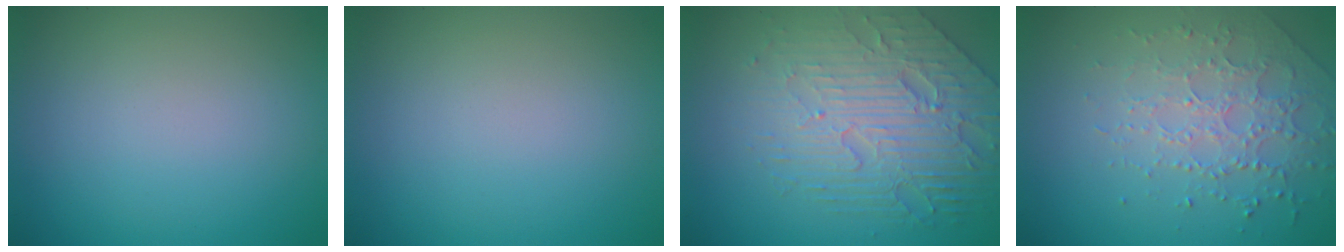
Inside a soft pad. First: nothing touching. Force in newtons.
{"total": 0.0}
{"total": 7.2, "press": 5.2, "slide": 5.1}
{"total": 2.6, "press": 2.4, "slide": 1.1}